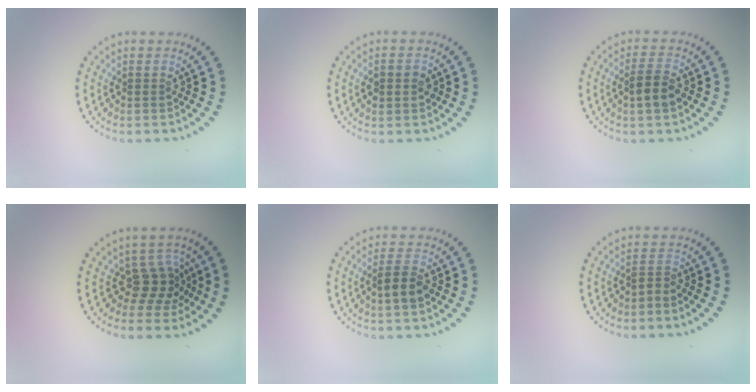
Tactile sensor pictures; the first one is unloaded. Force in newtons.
{"total": 2.5, "press": 2.5, "slide": 0.2}
{"total": 2.6, "press": 2.5, "slide": 0.8}
{"total": 2.8, "press": 2.3, "slide": 1.6}
{"total": 2.6, "press": 2.5, "slide": 0.8}
{"total": 1.0, "press": 0.4, "slide": 0.9}